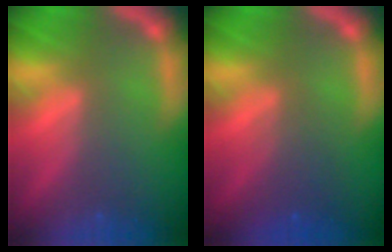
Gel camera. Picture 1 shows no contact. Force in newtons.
{"total": 2.5}